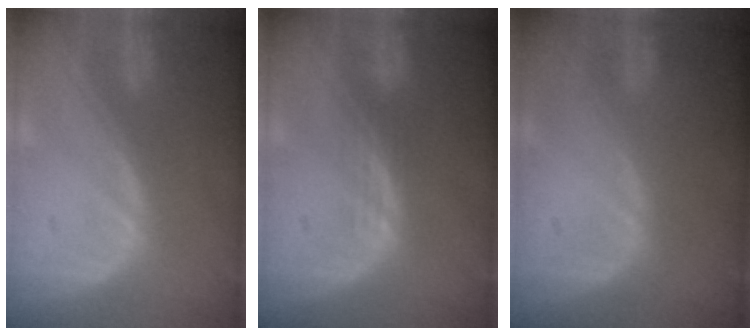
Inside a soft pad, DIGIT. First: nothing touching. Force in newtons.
{"total": 1.8, "press": 1.7, "slide": 0.2}
{"total": 0.0}